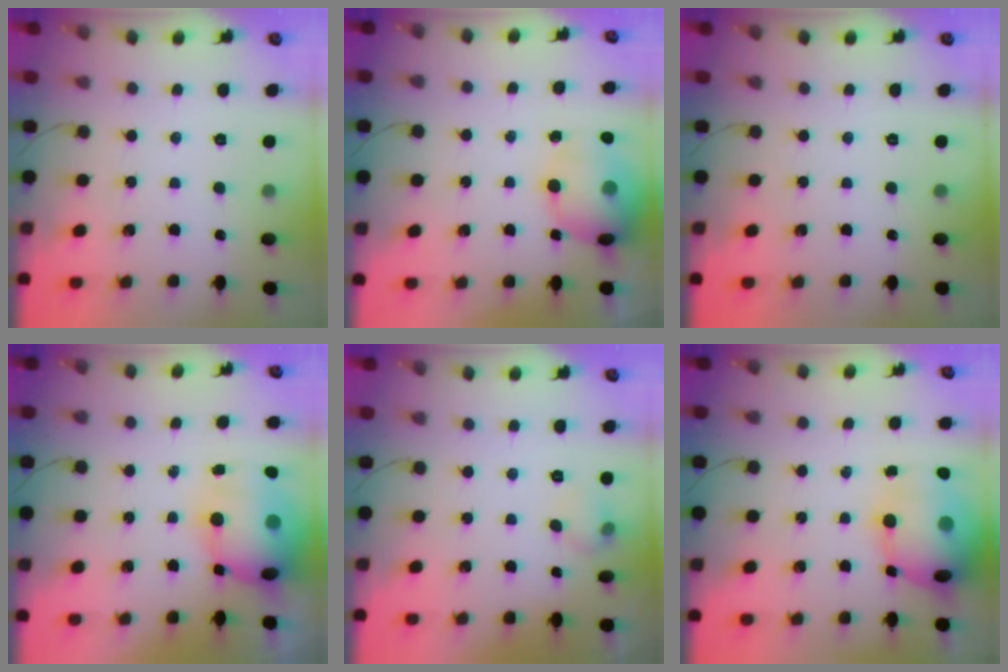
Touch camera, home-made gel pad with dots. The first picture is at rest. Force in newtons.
{"total": 17.0, "press": 16.7, "slide": 3.2}
{"total": 0.0}
{"total": 15.2, "press": 14.8, "slide": 3.7}
{"total": 6.0, "press": 5.8, "slide": 1.4}
{"total": 19.5, "press": 18.6, "slide": 5.9}